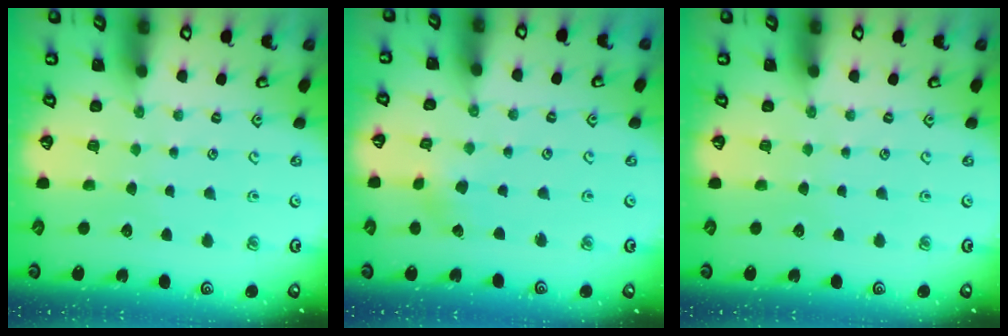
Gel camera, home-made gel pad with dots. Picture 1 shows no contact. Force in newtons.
{"total": 1.9, "press": 1.9, "slide": 0.2}
{"total": 0.0}